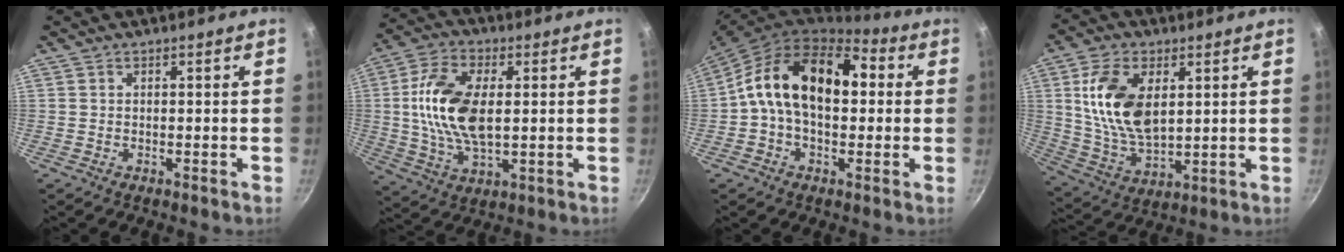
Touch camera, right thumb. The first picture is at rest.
{"total": 14.5, "force": [1.4, 7.8, 12.2], "torque": [-0.230, 0.006, 0.025]}
{"total": 17.7, "force": [2.1, 11.3, 13.4], "torque": [-0.188, 0.035, 0.013]}
{"total": 14.9, "force": [3.6, 8.5, 11.7], "torque": [-0.208, -0.019, 0.080]}